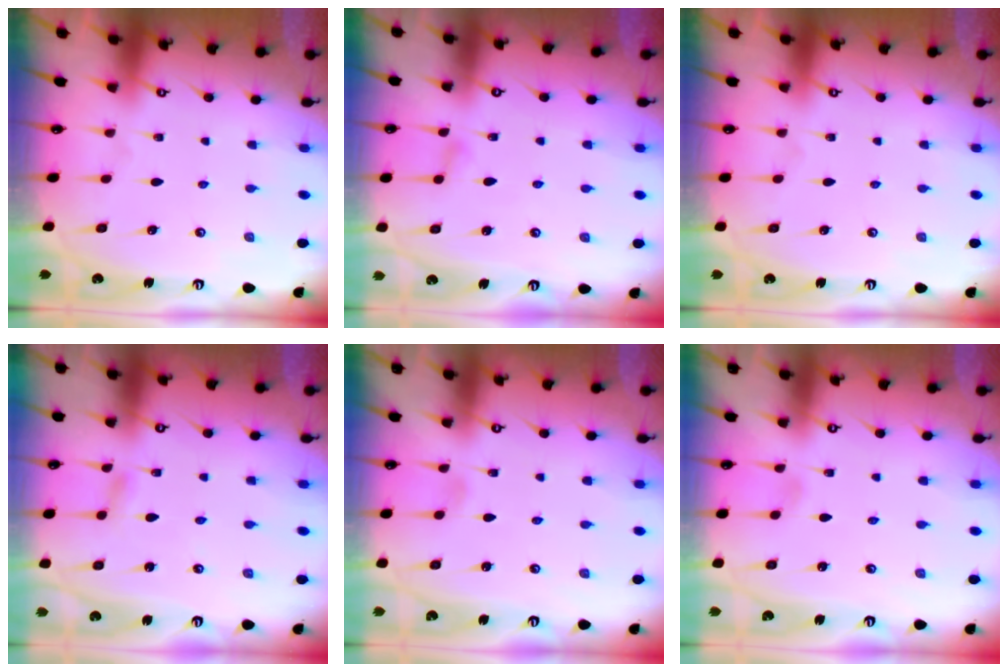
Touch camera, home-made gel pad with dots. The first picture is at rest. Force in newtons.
{"total": 5.7, "press": 5.6, "slide": 0.6}
{"total": 0.0}
{"total": 3.8, "press": 3.8, "slide": 0.4}
{"total": 1.9, "press": 1.9, "slide": 0.2}
{"total": 1.9, "press": 1.9, "slide": 0.2}